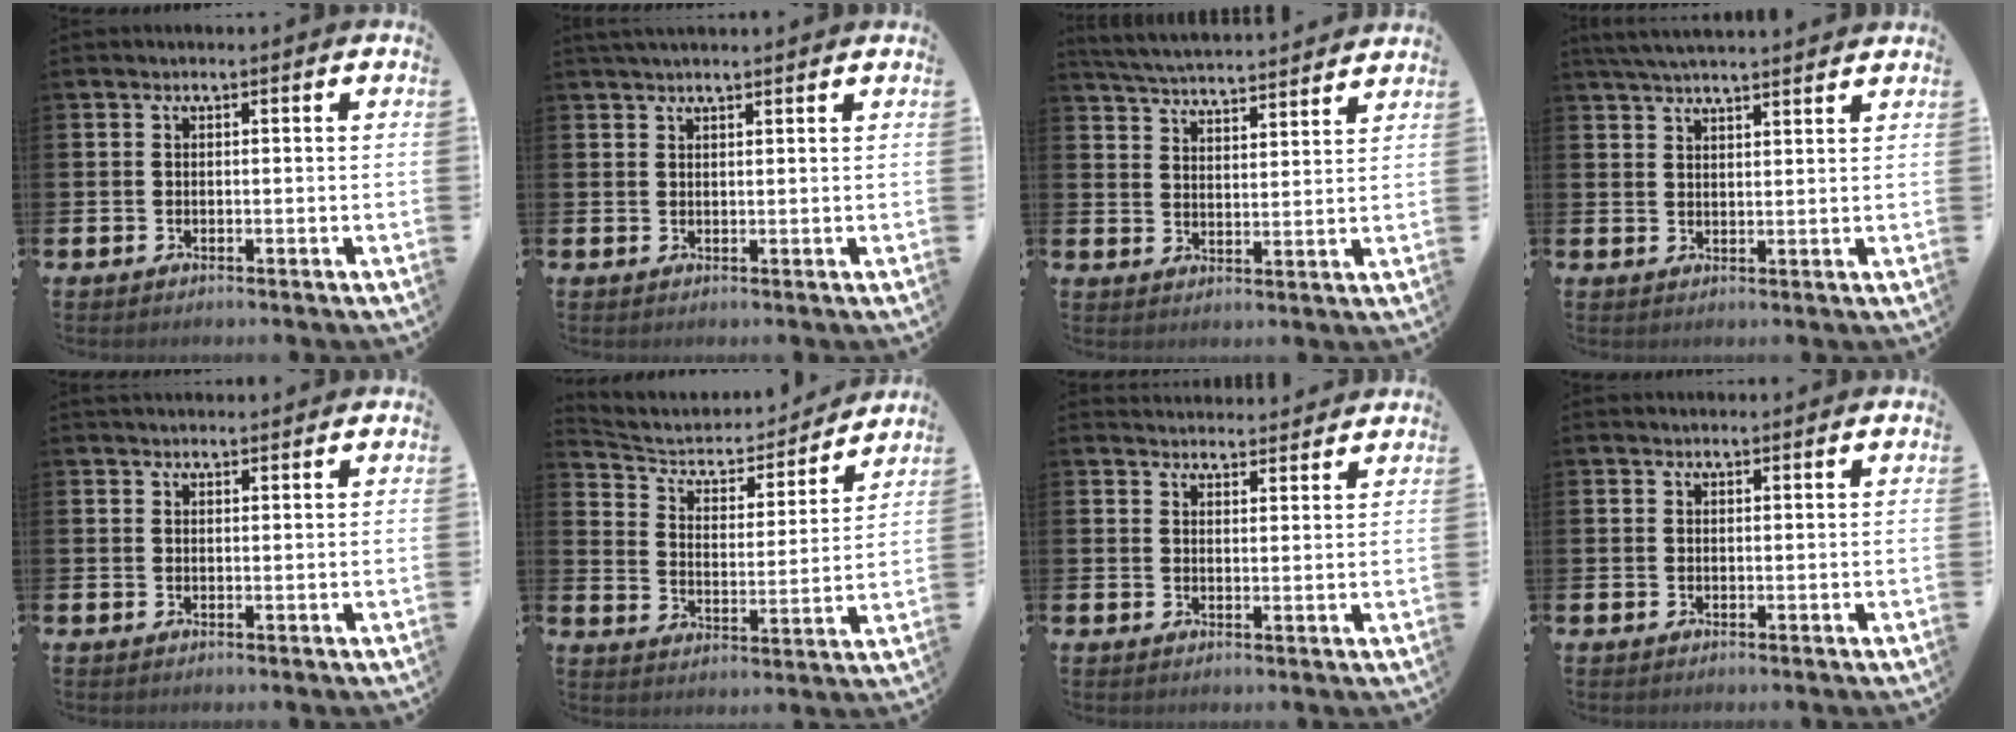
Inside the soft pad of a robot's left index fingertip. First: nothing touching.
{"total": 1.7, "force": [1.6, 0.1, 0.5], "torque": [-0.011, 0.001, 0.029]}
{"total": 5.1, "force": [5.1, 0.1, 0.4], "torque": [-0.032, -0.038, 0.089]}
{"total": 4.2, "force": [4.1, 0.0, 0.9], "torque": [-0.034, -0.008, 0.077]}
{"total": 1.5, "force": [1.5, 0.4, 0.1], "torque": [0.005, -0.002, 0.026]}
{"total": 5.7, "force": [5.1, 2.4, 1.2], "torque": [-0.059, -0.039, 0.082]}
{"total": 3.2, "force": [3.1, 0.5, -0.2], "torque": [0.007, -0.020, 0.056]}
{"total": 0.7, "force": [0.7, 0.2, 0.1], "torque": [0.010, -0.003, 0.011]}